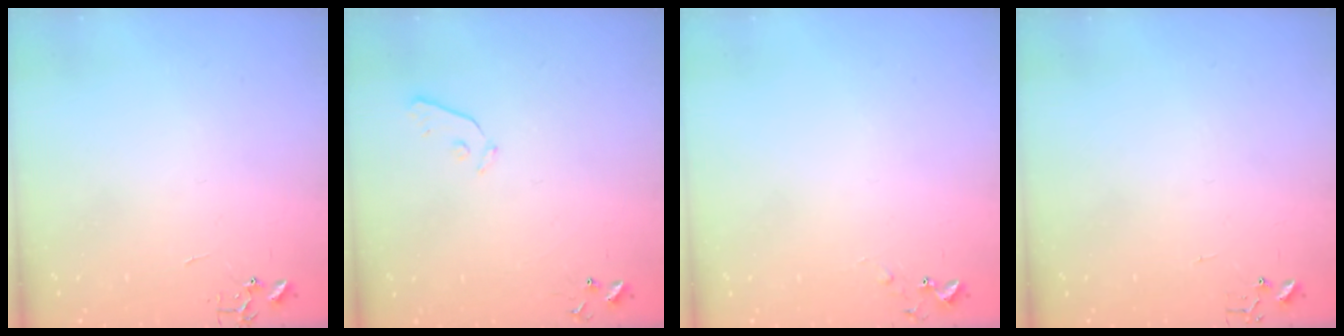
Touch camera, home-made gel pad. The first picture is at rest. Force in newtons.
{"total": 4.9, "press": 4.9, "slide": 0.5}
{"total": 5.0, "press": 5.0, "slide": 0.5}
{"total": 4.2, "press": 4.2, "slide": 0.4}